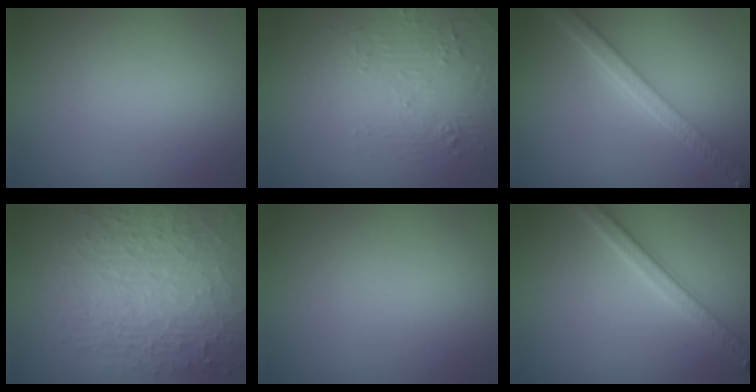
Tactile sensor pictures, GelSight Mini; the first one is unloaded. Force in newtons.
{"total": 2.1, "press": 1.5, "slide": 1.5}
{"total": 5.2, "press": 4.0, "slide": 3.3}
{"total": 9.6, "press": 6.4, "slide": 7.1}
{"total": 0.0}
{"total": 3.0, "press": 2.9, "slide": 0.7}